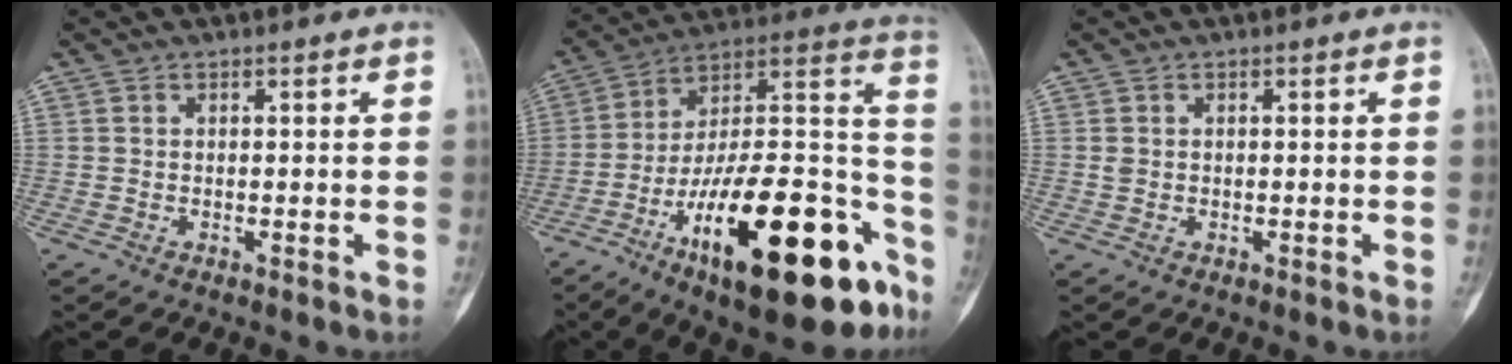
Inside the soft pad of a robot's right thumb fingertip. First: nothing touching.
{"total": 32.0, "force": [-15.1, 11.5, 25.8], "torque": [-0.321, 0.079, -0.234]}
{"total": 1.0, "force": [0.1, 0.9, 0.5], "torque": [-0.009, 0.002, 0.005]}